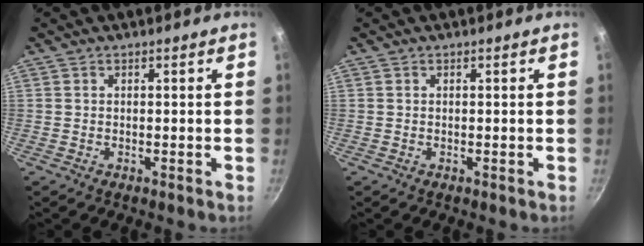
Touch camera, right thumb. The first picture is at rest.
{"total": 0.0}